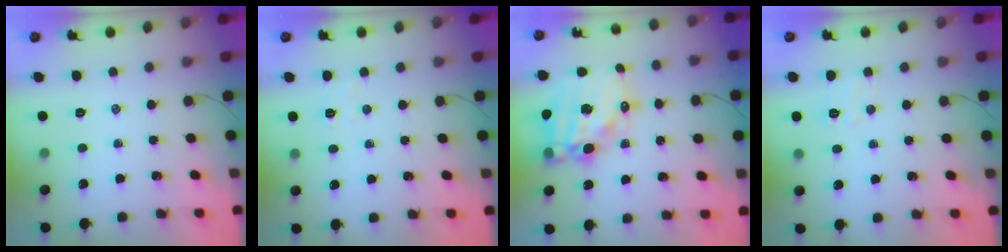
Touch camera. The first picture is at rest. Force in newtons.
{"total": 3.9, "press": 3.8, "slide": 1.1}
{"total": 18.0, "press": 17.6, "slide": 4.1}
{"total": 4.9, "press": 4.8, "slide": 1.2}